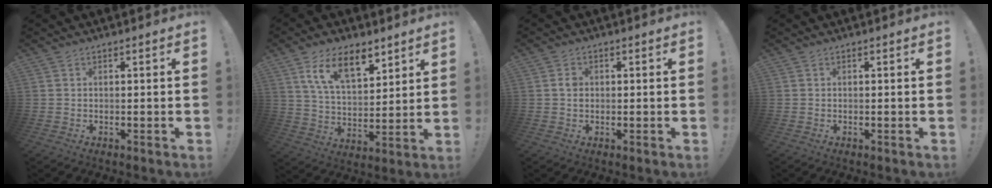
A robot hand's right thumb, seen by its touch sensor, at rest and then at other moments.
{"total": 14.0, "force": [8.5, 6.7, 8.9], "torque": [-0.149, -0.036, 0.155]}
{"total": 2.0, "force": [0.0, 1.6, 1.2], "torque": [-0.017, 0.004, -0.001]}
{"total": 0.0}